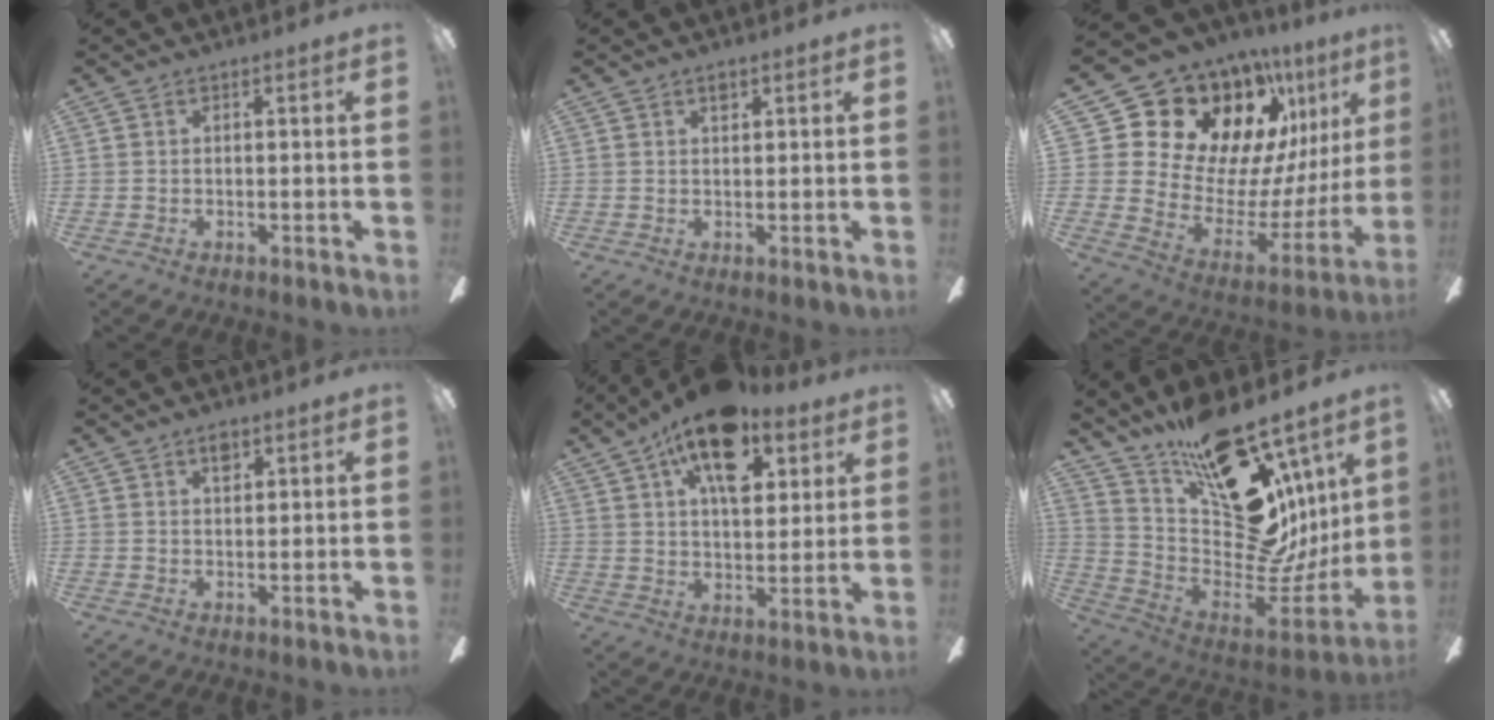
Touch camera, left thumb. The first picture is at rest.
{"total": 1.7, "force": [1.3, 0.6, 1.0], "torque": [-0.013, -0.001, 0.021]}
{"total": 22.7, "force": [15.3, 13.5, 9.9], "torque": [-0.175, -0.131, 0.303]}
{"total": 2.5, "force": [1.7, 1.1, 1.4], "torque": [-0.024, 0.000, 0.030]}
{"total": 16.0, "force": [9.2, 7.8, 10.5], "torque": [-0.164, -0.025, 0.156]}
{"total": 23.0, "force": [13.3, 11.2, 15.2], "torque": [-0.193, -0.128, 0.254]}